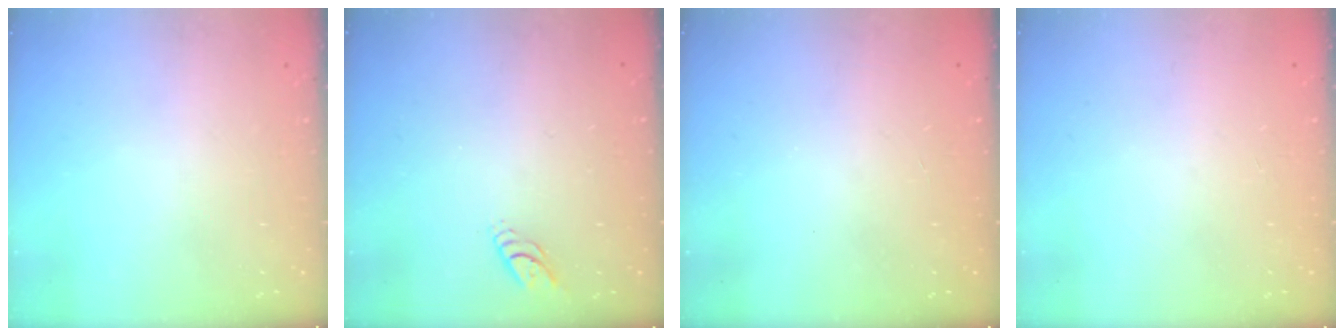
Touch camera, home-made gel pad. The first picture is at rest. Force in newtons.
{"total": 4.0, "press": 4.0, "slide": 0.2}
{"total": 0.0}
{"total": 0.0}